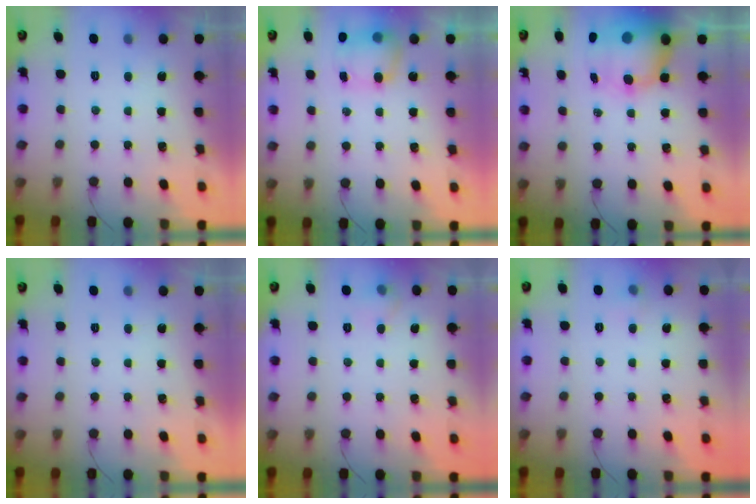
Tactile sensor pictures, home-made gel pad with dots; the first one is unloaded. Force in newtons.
{"total": 7.2, "press": 7.1, "slide": 0.8}
{"total": 13.0, "press": 11.4, "slide": 6.4}
{"total": 0.0}
{"total": 7.7, "press": 4.5, "slide": 6.3}
{"total": 3.5, "press": 3.4, "slide": 1.0}